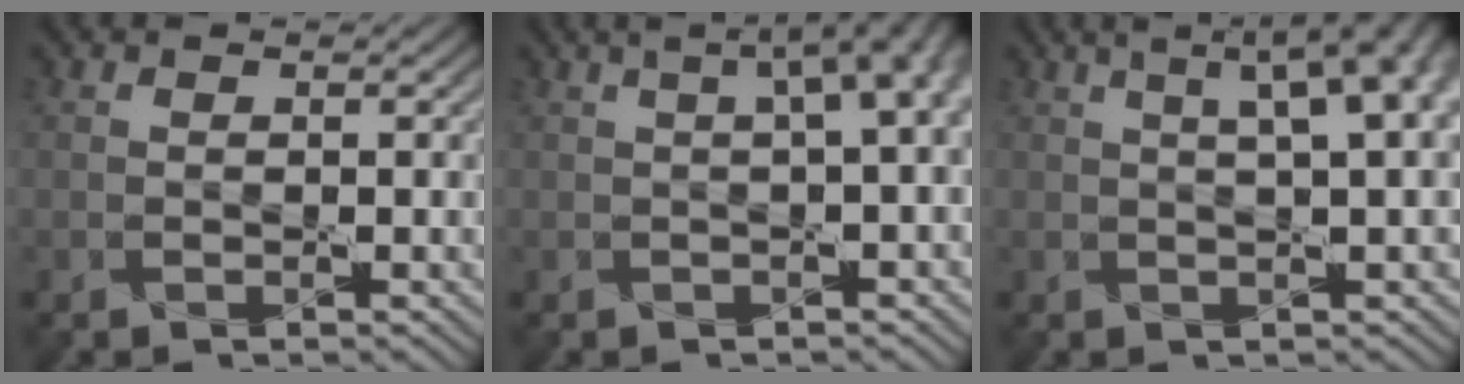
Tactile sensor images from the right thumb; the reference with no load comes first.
{"total": 6.6, "force": [1.3, 2.3, 6.0], "torque": [-0.057, 0.028, 0.017]}
{"total": 9.8, "force": [3.6, 3.0, 8.6], "torque": [-0.084, 0.042, 0.028]}